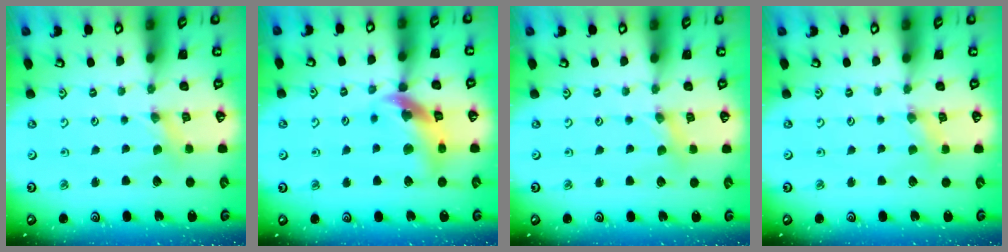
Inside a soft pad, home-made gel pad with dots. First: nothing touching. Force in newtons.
{"total": 13.9, "press": 13.8, "slide": 1.8}
{"total": 1.5, "press": 1.5, "slide": 0.0}
{"total": 2.1, "press": 2.1, "slide": 0.4}